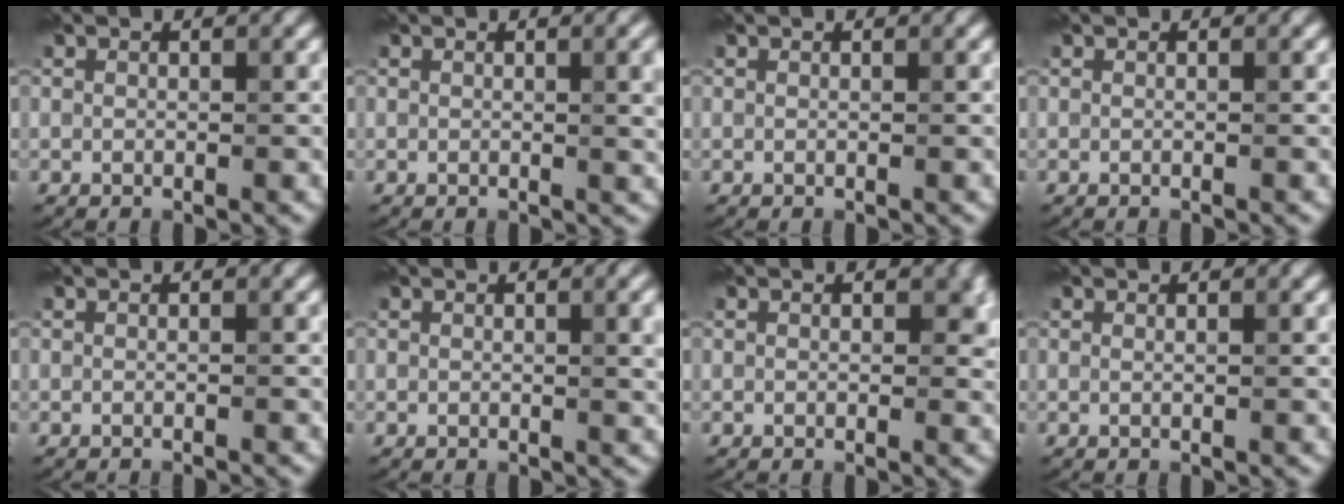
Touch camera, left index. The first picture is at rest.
{"total": 3.3, "force": [0.6, 1.0, 3.1], "torque": [-0.029, 0.006, 0.005]}
{"total": 0.0}
{"total": 0.5, "force": [-0.2, 0.2, 0.5], "torque": [0.001, 0.000, -0.008]}
{"total": 1.1, "force": [-0.8, 0.3, 0.6], "torque": [0.003, -0.006, -0.020]}
{"total": 2.6, "force": [0.5, 0.8, 2.5], "torque": [-0.023, 0.003, 0.003]}
{"total": 1.6, "force": [0.3, 1.2, 1.1], "torque": [-0.010, -0.004, -0.001]}
{"total": 0.7, "force": [0.3, 0.3, 0.6], "torque": [-0.002, -0.005, -0.004]}